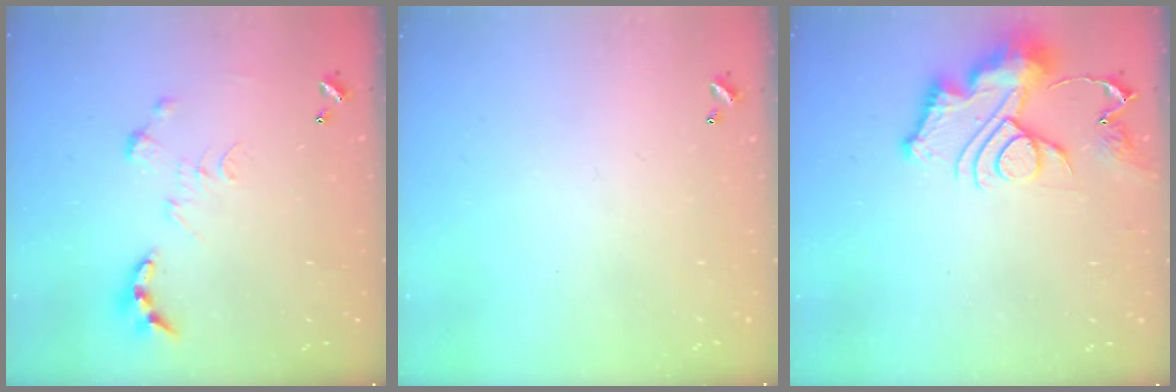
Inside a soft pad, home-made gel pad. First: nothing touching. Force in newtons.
{"total": 0.0}
{"total": 13.4, "press": 13.4, "slide": 1.4}